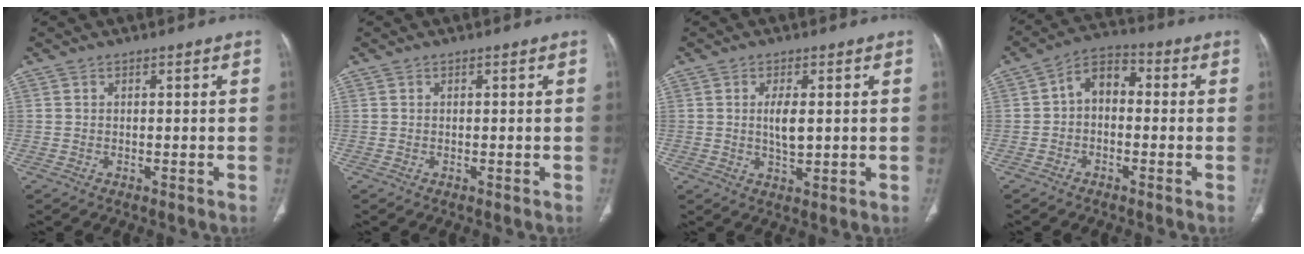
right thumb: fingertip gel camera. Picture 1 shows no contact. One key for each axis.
{"total": 0.0}
{"total": 4.6, "fx": 0.6, "fy": 1.7, "fz": 4.2, "tx": -0.079, "ty": -0.009, "tz": 0.014}
{"total": 6.6, "fx": -0.3, "fy": 4.6, "fz": 4.7, "tx": -0.057, "ty": 0.027, "tz": -0.024}